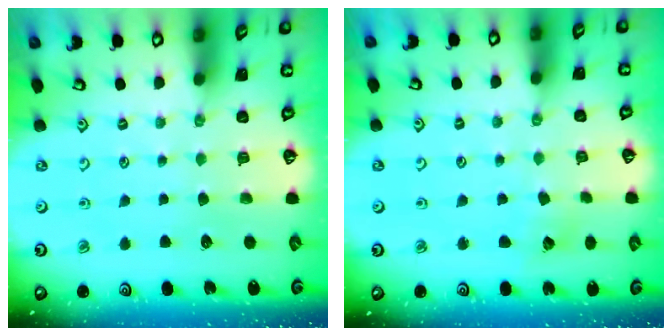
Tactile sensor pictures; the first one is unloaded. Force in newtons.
{"total": 4.5, "press": 4.4, "slide": 0.7}